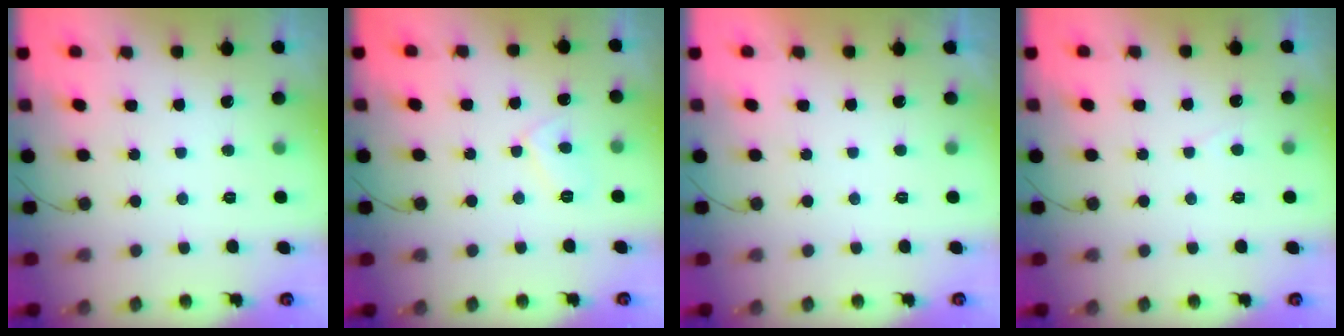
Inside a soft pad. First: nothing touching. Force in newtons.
{"total": 5.2, "press": 5.2, "slide": 0.4}
{"total": 2.1, "press": 2.1, "slide": 0.4}
{"total": 2.1, "press": 2.1, "slide": 0.4}